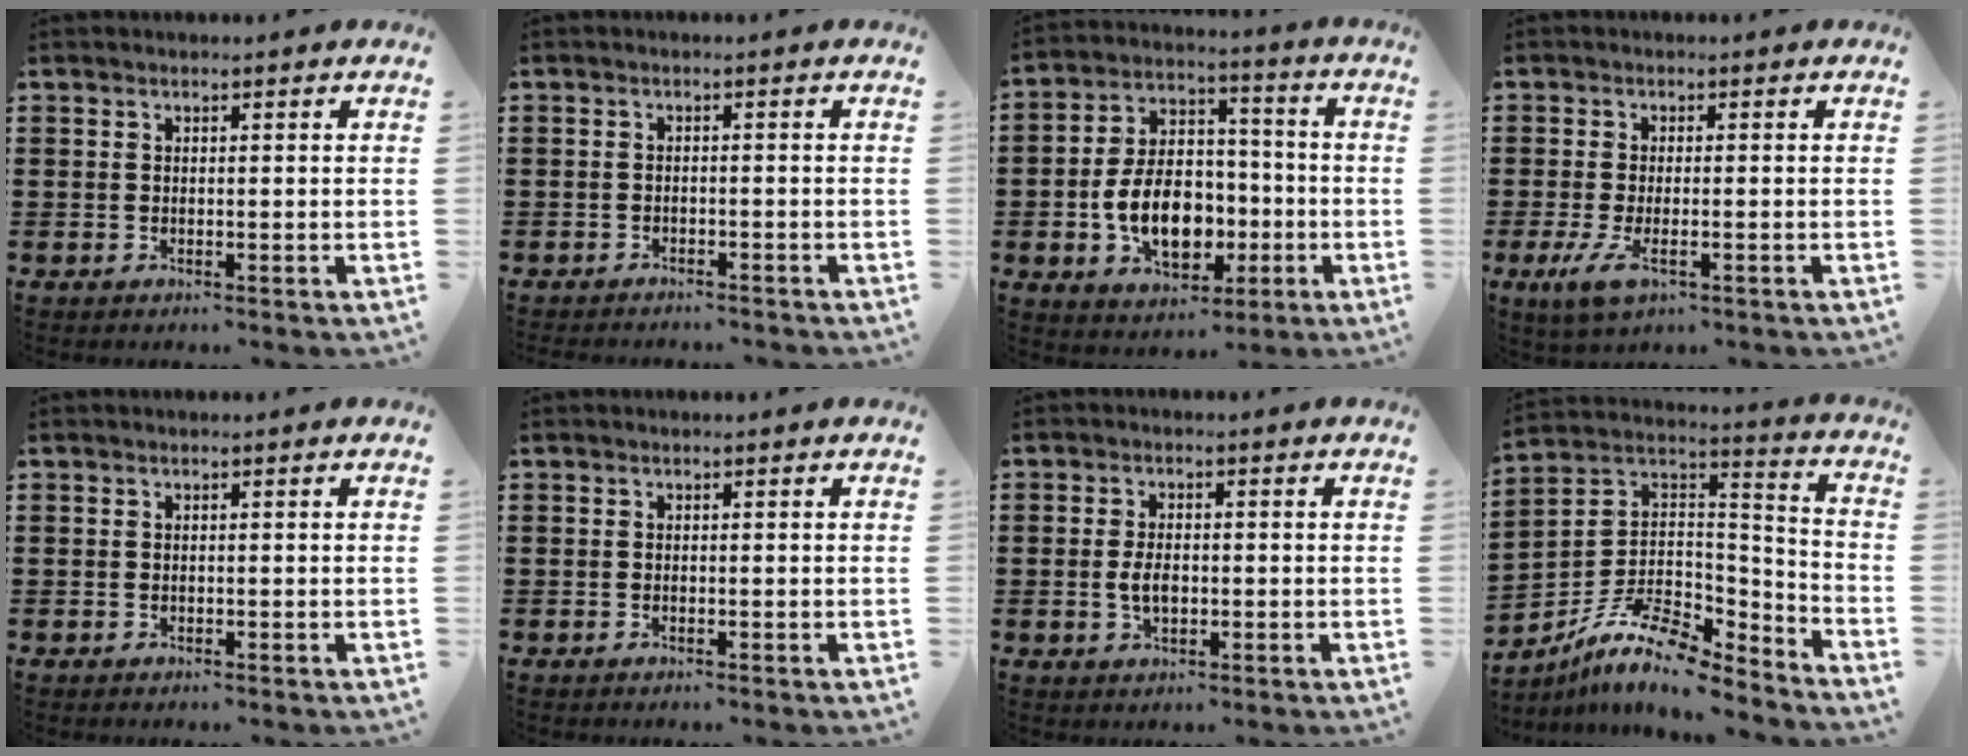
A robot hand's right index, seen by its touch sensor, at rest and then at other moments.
{"total": 1.2, "force": [-1.2, 0.0, -0.1], "torque": [-0.002, 0.002, -0.026]}
{"total": 11.3, "force": [-2.8, 7.5, 8.0], "torque": [-0.148, 0.004, -0.051]}
{"total": 3.9, "force": [-1.7, 1.0, 3.3], "torque": [-0.077, -0.015, -0.031]}
{"total": 0.0}
{"total": 0.0}
{"total": 3.6, "force": [-0.4, 1.8, 3.1], "torque": [-0.067, -0.001, -0.009]}
{"total": 11.0, "force": [-8.4, 3.7, 6.1], "torque": [-0.131, 0.012, -0.167]}